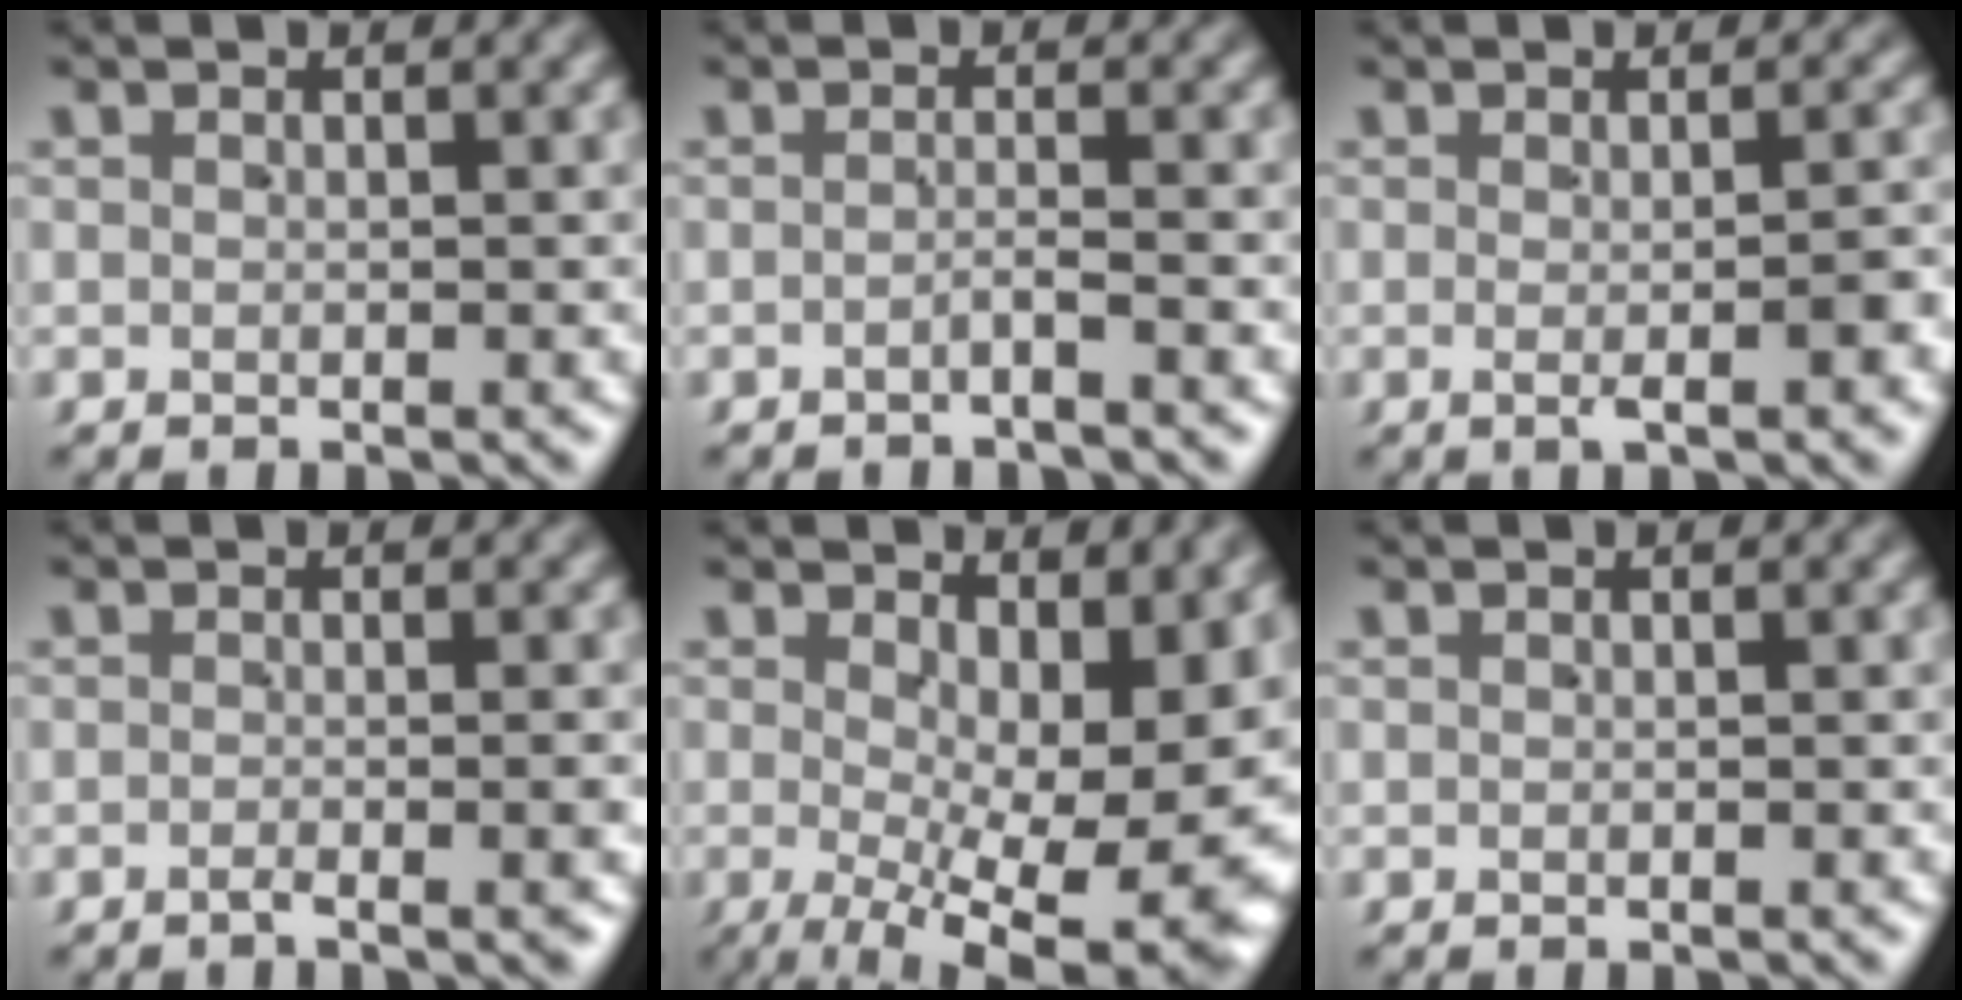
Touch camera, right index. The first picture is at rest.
{"total": 1.2, "force": [-1.1, -0.3, 0.4], "torque": [-0.007, 0.000, -0.024]}
{"total": 2.4, "force": [-1.0, 0.1, 2.2], "torque": [-0.035, 0.001, -0.015]}
{"total": 1.7, "force": [-1.1, -0.1, 1.3], "torque": [-0.013, 0.005, -0.024]}
{"total": 9.6, "force": [-1.6, 3.6, 8.7], "torque": [-0.120, -0.050, 0.002]}
{"total": 0.0}